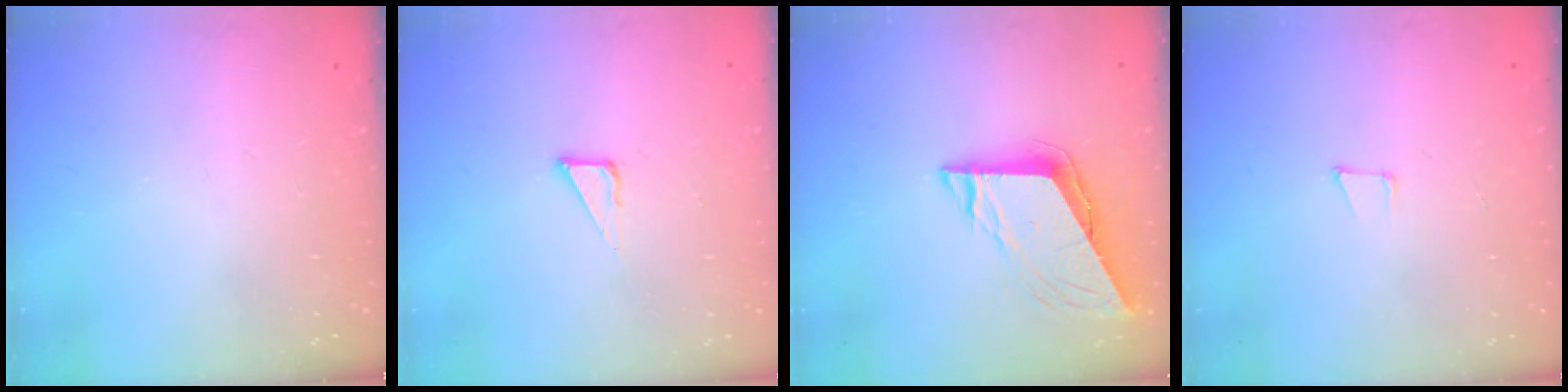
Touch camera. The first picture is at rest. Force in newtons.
{"total": 4.8, "press": 4.8, "slide": 0.4}
{"total": 8.4, "press": 8.4, "slide": 0.8}
{"total": 5.0, "press": 4.2, "slide": 2.7}